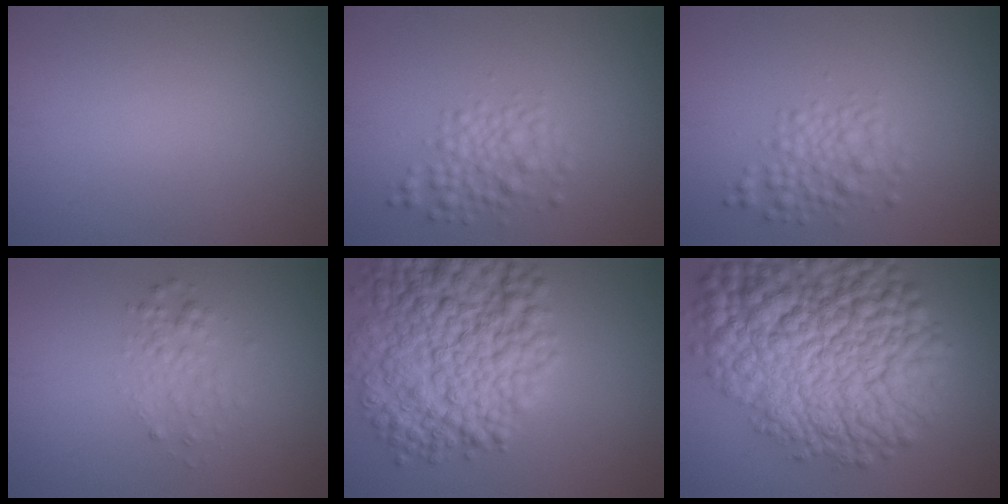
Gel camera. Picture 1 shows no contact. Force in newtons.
{"total": 2.8, "press": 2.8, "slide": 0.1}
{"total": 2.8, "press": 2.8, "slide": 0.1}
{"total": 1.9, "press": 1.9, "slide": 0.1}
{"total": 11.6, "press": 11.6, "slide": 0.3}
{"total": 16.1, "press": 16.1, "slide": 0.6}